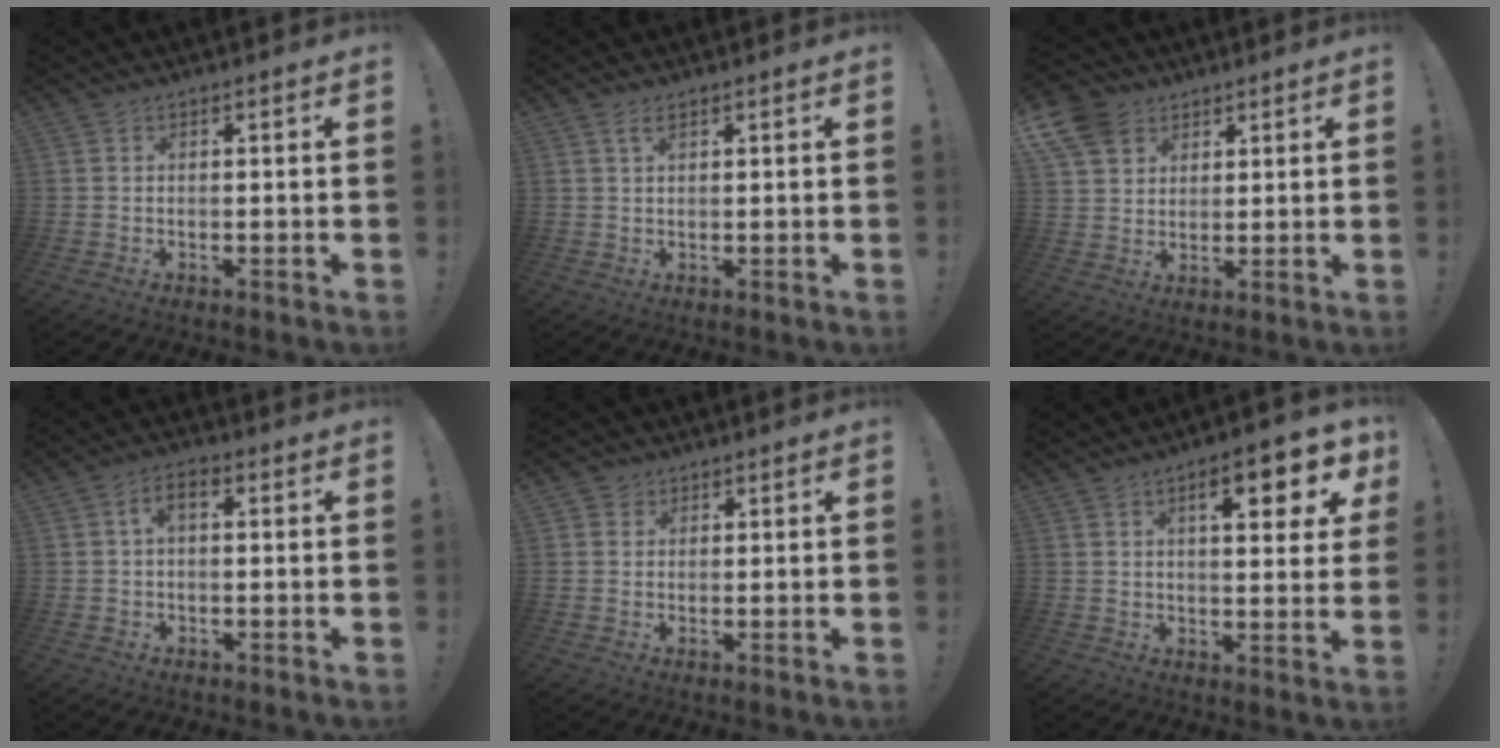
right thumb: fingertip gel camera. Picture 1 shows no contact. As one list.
[{"total": 2.3, "force": [1.4, 0.8, 1.6], "torque": [-0.026, -0.002, 0.023]}, {"total": 9.5, "force": [5.1, 7.3, 3.5], "torque": [-0.068, -0.029, 0.102]}, {"total": 4.2, "force": [0.7, 2.2, 3.5], "torque": [-0.059, 0.008, 0.011]}, {"total": 2.2, "force": [1.3, 1.8, 0.2], "torque": [-0.004, -0.003, 0.022]}, {"total": 11.0, "force": [4.6, 3.1, 9.5], "torque": [-0.124, -0.018, 0.067]}]